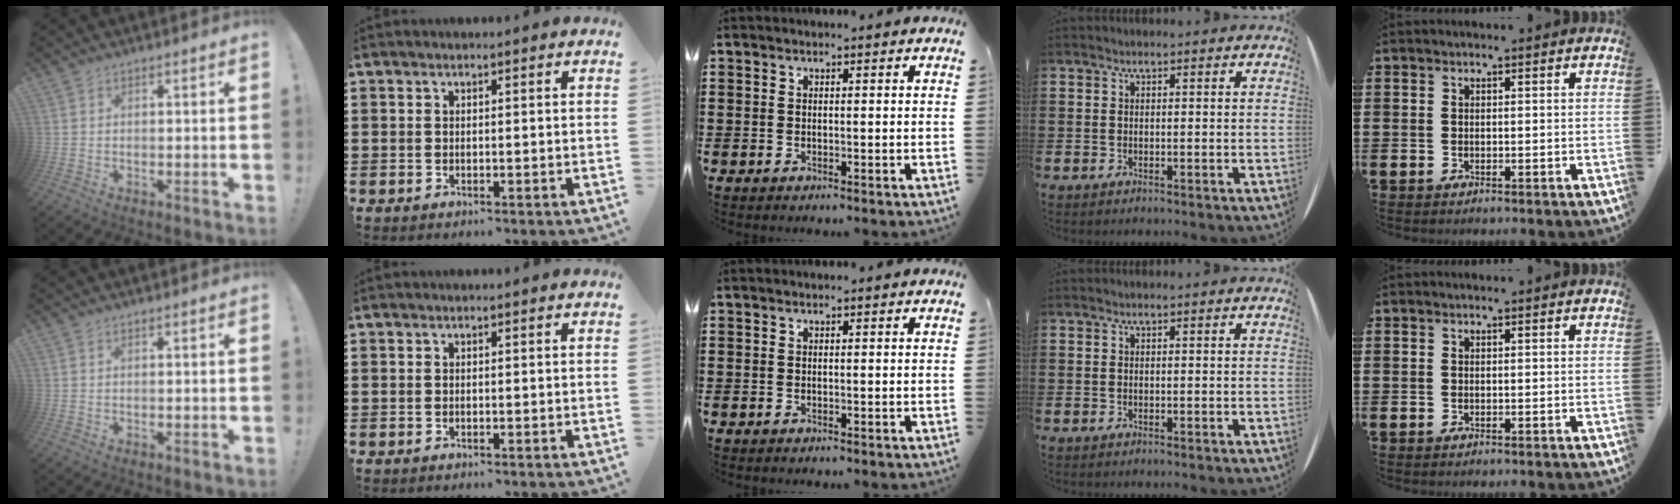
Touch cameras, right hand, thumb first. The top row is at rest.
{}